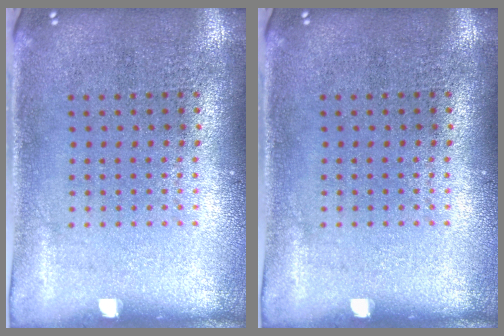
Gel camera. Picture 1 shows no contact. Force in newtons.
{"total": 0.0}